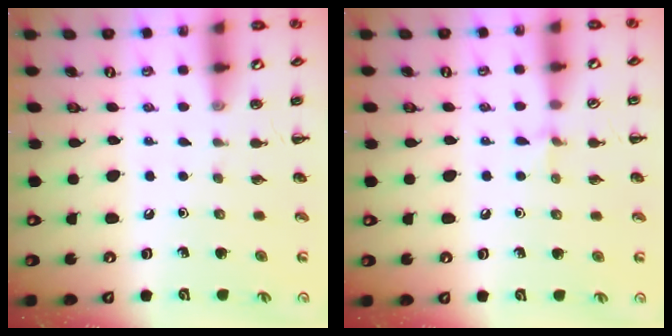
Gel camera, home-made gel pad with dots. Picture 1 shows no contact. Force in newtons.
{"total": 4.9, "press": 4.6, "slide": 1.5}